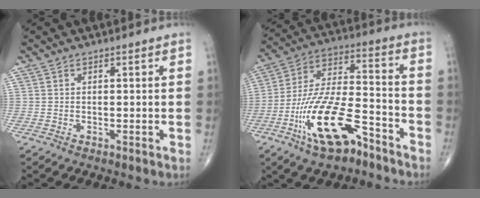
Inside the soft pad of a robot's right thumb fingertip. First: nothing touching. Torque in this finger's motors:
{"motor_torque": [3.48, 1.52, 1.68, -1.09, 0.46]}